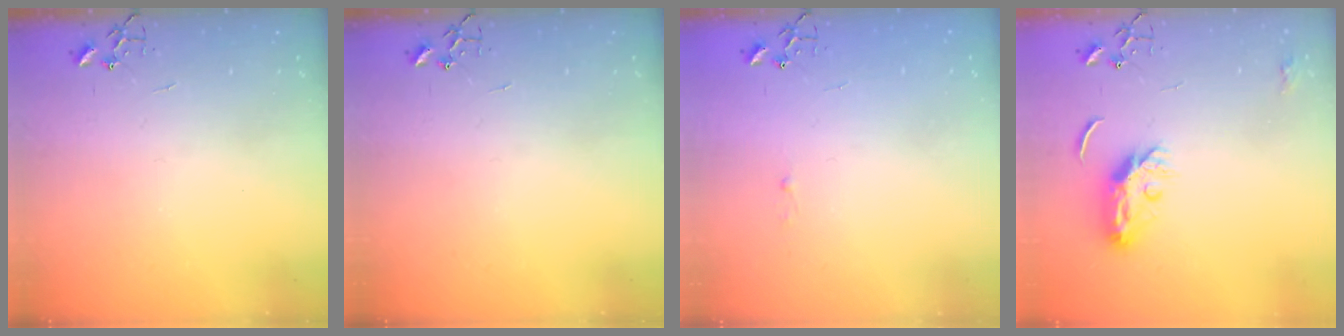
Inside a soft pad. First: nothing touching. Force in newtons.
{"total": 0.0}
{"total": 1.8, "press": 1.8, "slide": 0.2}
{"total": 7.7, "press": 7.7, "slide": 0.2}